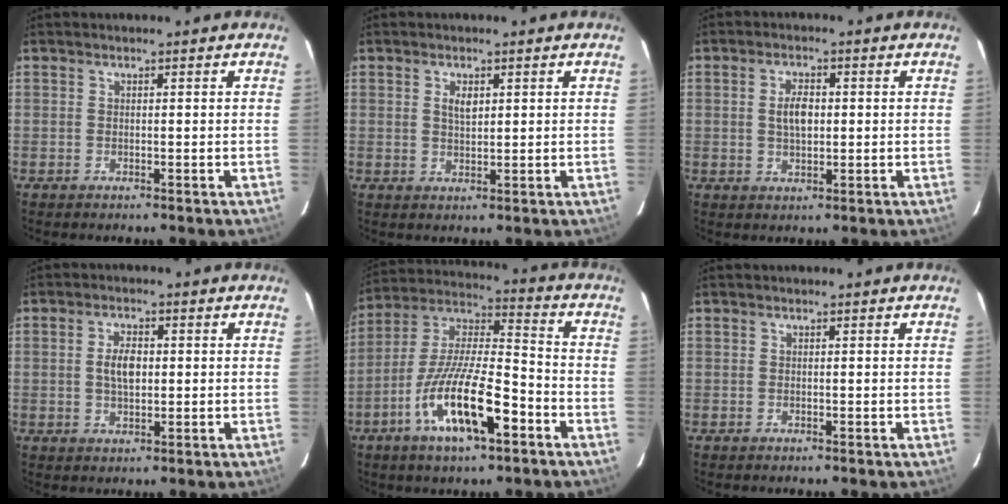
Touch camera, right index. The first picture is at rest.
{"total": 2.6, "force": [0.9, 1.4, 2.0], "torque": [-0.034, 0.002, 0.016]}
{"total": 4.3, "force": [0.3, 2.3, 3.6], "torque": [-0.066, 0.006, 0.009]}
{"total": 4.5, "force": [0.2, 2.4, 3.8], "torque": [-0.070, 0.006, 0.007]}
{"total": 17.4, "force": [-8.1, 4.7, 14.6], "torque": [-0.286, -0.013, -0.151]}
{"total": 0.0}